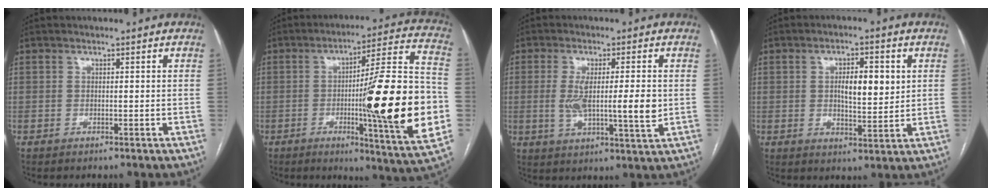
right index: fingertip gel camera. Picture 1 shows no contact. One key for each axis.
{"total": 25.0, "fx": -4.2, "fy": 0.4, "fz": 24.6, "tx": -0.313, "ty": -0.007, "tz": -0.064}
{"total": 9.6, "fx": -0.3, "fy": 1.6, "fz": 9.5, "tx": -0.170, "ty": -0.007, "tz": -0.002}
{"total": 7.0, "fx": 1.4, "fy": 2.2, "fz": 6.5, "tx": -0.107, "ty": 0.003, "tz": 0.023}